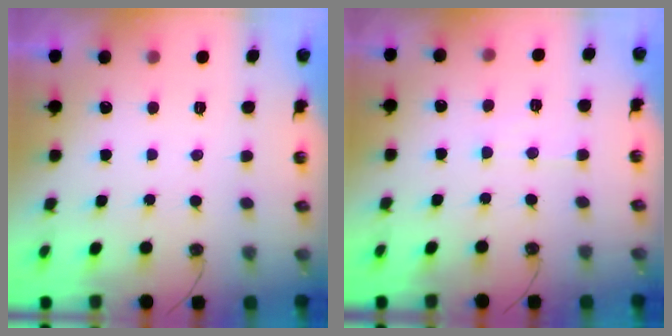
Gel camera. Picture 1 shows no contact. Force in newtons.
{"total": 4.7, "press": 4.6, "slide": 0.3}